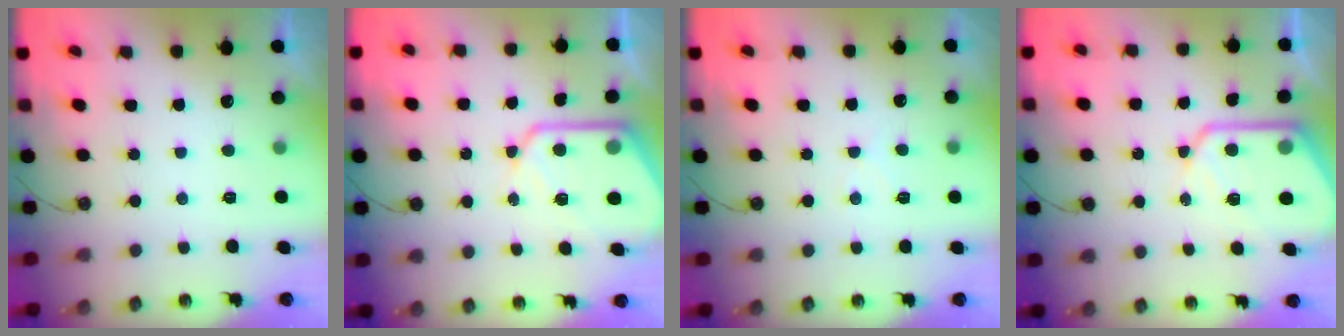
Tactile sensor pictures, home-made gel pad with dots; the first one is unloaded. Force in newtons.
{"total": 13.3, "press": 13.2, "slide": 1.5}
{"total": 3.6, "press": 3.5, "slide": 0.5}
{"total": 13.3, "press": 13.2, "slide": 1.5}